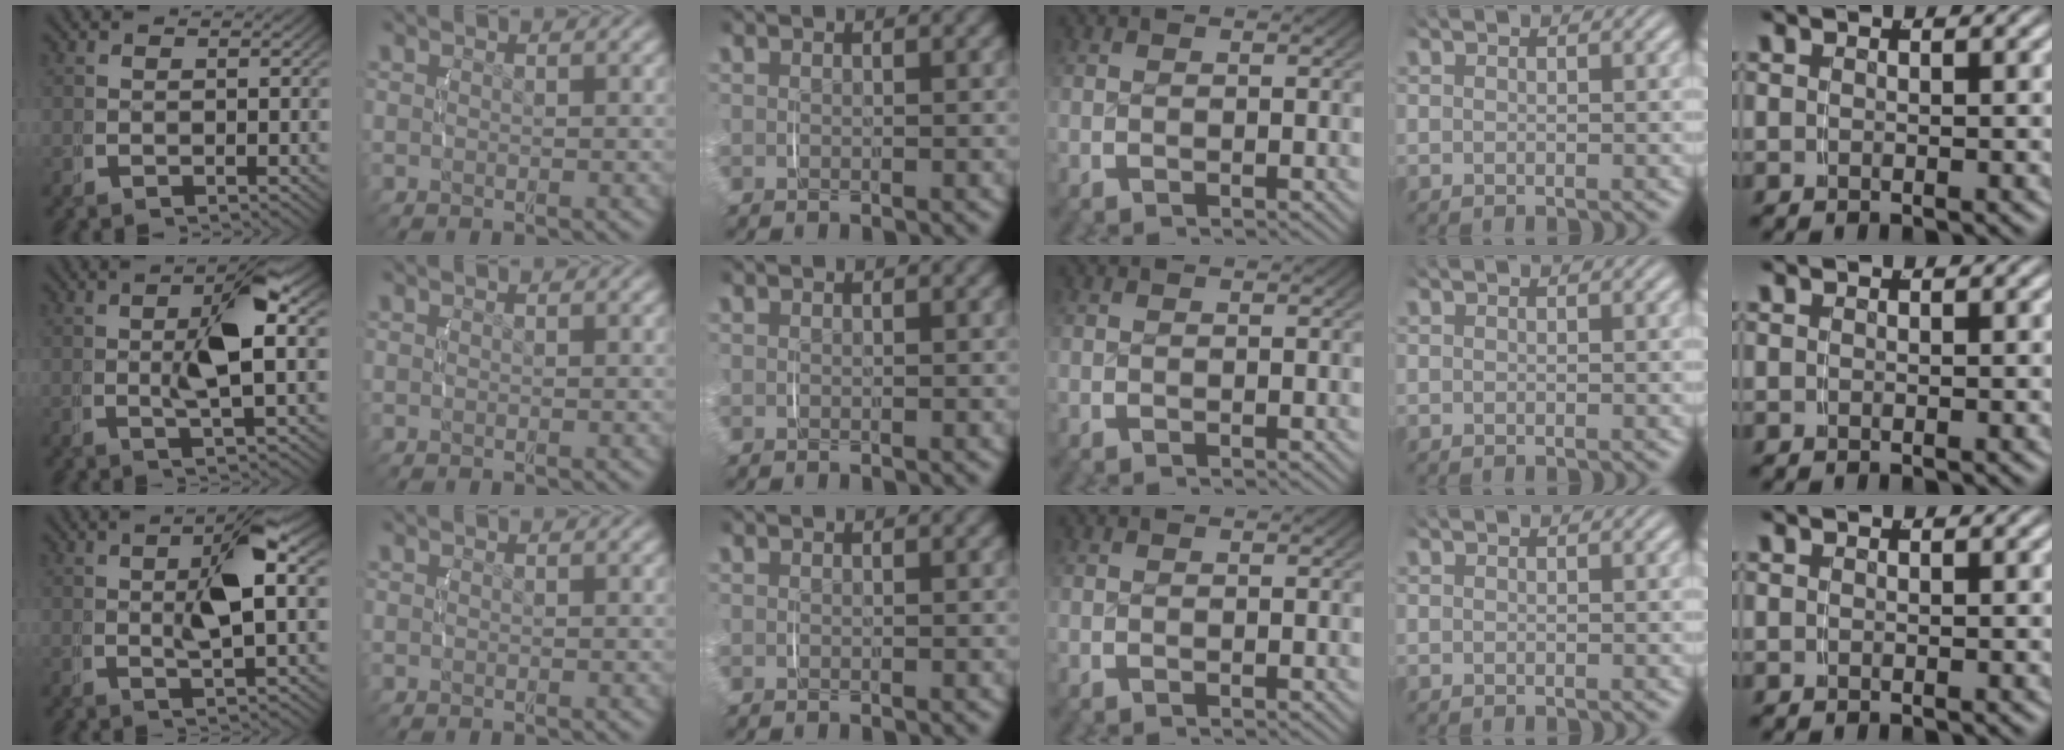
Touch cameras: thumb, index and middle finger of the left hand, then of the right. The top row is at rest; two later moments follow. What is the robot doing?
{"motion": "lift_and_place", "object": "jar lid"}